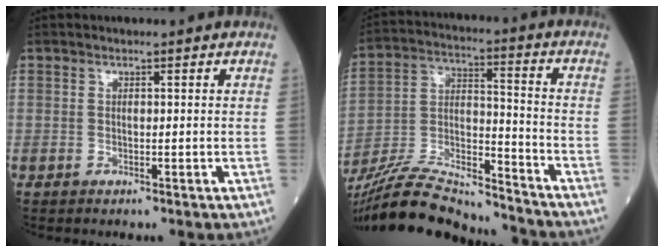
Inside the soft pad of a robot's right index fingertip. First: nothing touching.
{"total": 20.4, "force": [-19.0, 2.6, 6.9], "torque": [-0.162, -0.005, -0.331]}